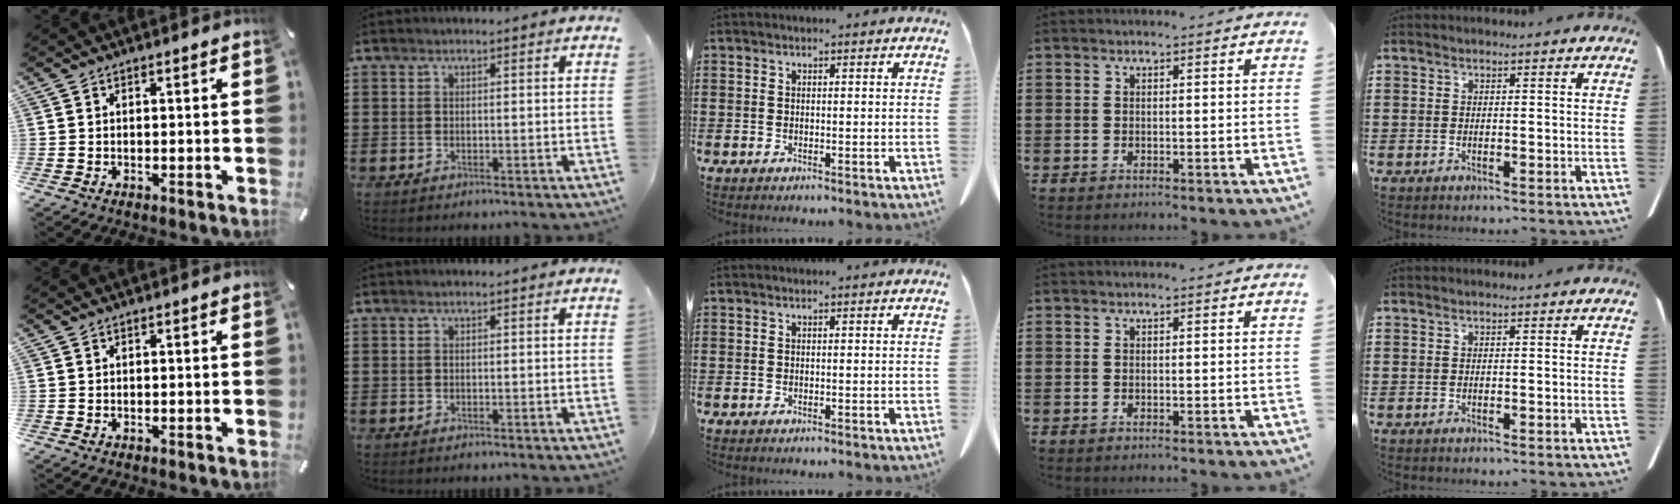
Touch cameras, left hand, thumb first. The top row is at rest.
{}